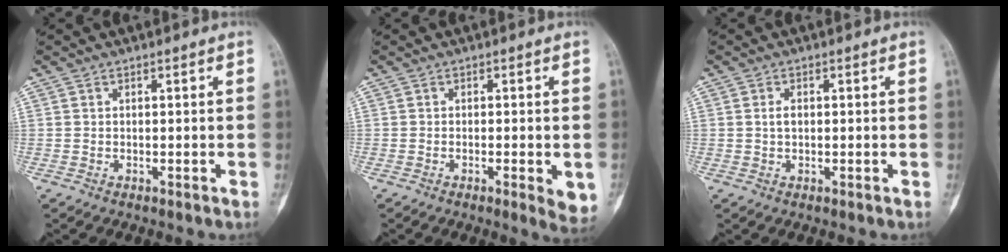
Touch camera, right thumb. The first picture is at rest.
{"total": 4.7, "force": [-1.3, 1.2, 4.3], "torque": [-0.058, -0.010, -0.019]}
{"total": 1.7, "force": [0.2, 1.0, 1.4], "torque": [-0.026, 0.001, 0.004]}